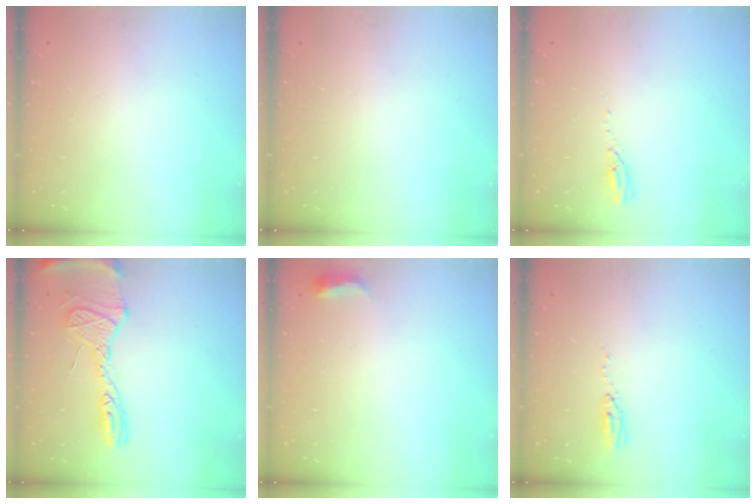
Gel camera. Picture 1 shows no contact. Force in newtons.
{"total": 0.0}
{"total": 2.8, "press": 2.8, "slide": 0.4}
{"total": 16.0, "press": 15.9, "slide": 1.6}
{"total": 3.9, "press": 3.8, "slide": 0.9}
{"total": 3.9, "press": 3.7, "slide": 1.4}